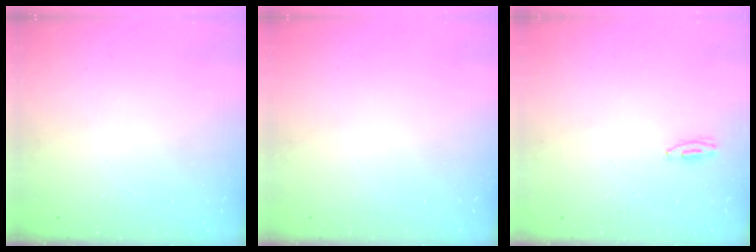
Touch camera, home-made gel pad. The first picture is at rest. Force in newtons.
{"total": 0.0}
{"total": 3.1, "press": 2.8, "slide": 1.3}